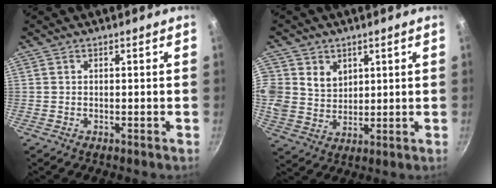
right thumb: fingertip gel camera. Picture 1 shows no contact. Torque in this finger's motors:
{"motor_torque": [0.18, 0.26, 0.44, -0.30, 0.08]}